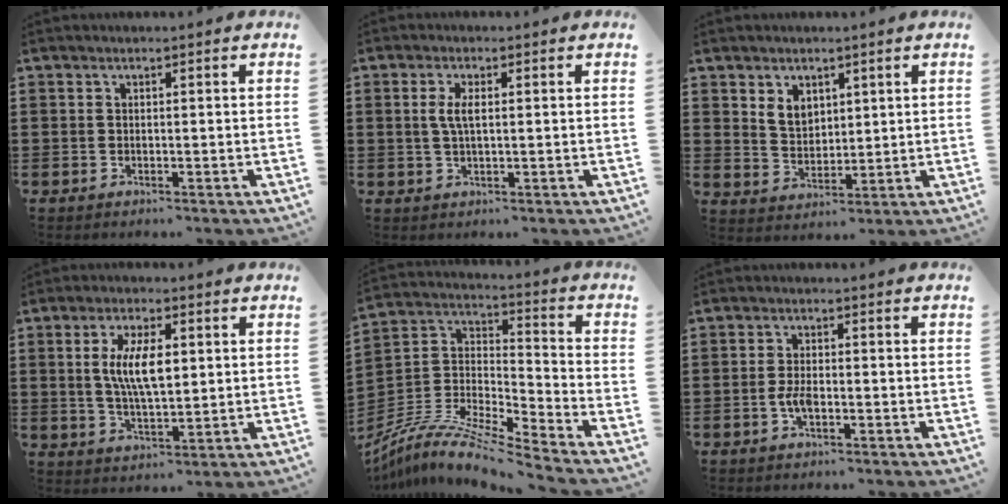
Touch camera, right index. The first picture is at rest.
{"total": 3.1, "force": [0.5, 1.0, 2.9], "torque": [-0.058, 0.005, 0.005]}
{"total": 4.2, "force": [2.4, 3.0, 1.7], "torque": [-0.045, 0.011, 0.046]}
{"total": 8.2, "force": [1.4, 3.0, 7.5], "torque": [-0.155, 0.008, 0.020]}
{"total": 9.1, "force": [-8.0, 1.2, 4.2], "torque": [-0.091, 0.002, -0.164]}
{"total": 2.9, "force": [-1.0, 0.9, 2.6], "torque": [-0.063, -0.008, -0.021]}